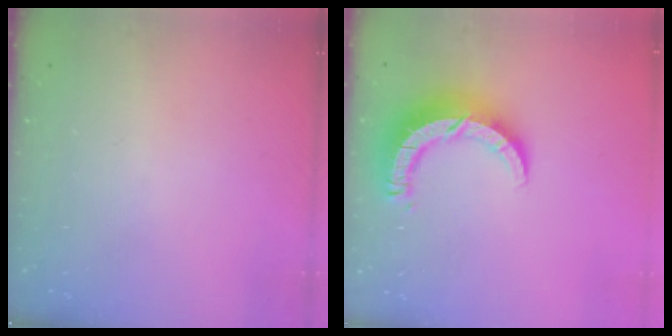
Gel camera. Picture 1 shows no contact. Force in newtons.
{"total": 9.9, "press": 9.8, "slide": 1.0}